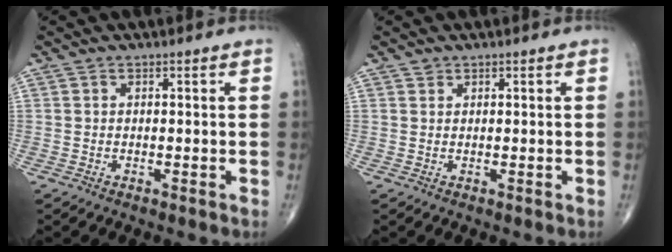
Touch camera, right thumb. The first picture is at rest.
{"total": 0.6, "force": [0.4, 0.5, 0.0], "torque": [0.005, -0.002, 0.005]}